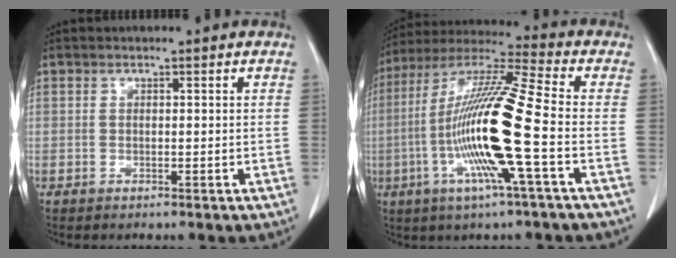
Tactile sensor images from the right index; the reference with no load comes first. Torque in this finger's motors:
{"motor_torque": [2.14, 0.00, 1.05, 0.21]}